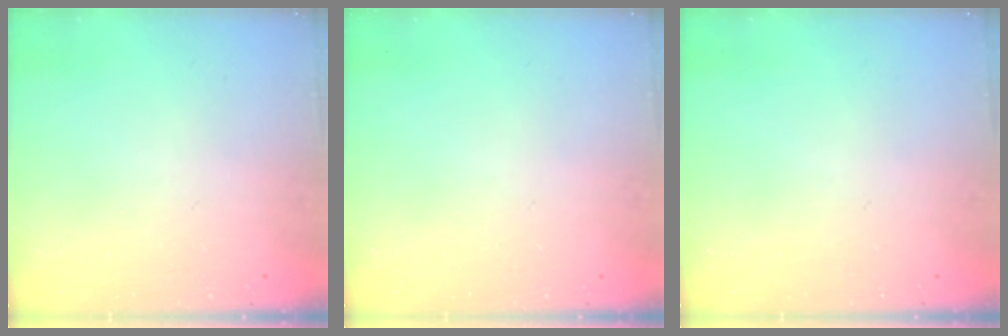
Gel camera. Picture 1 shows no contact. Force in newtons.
{"total": 0.0}
{"total": 0.0}